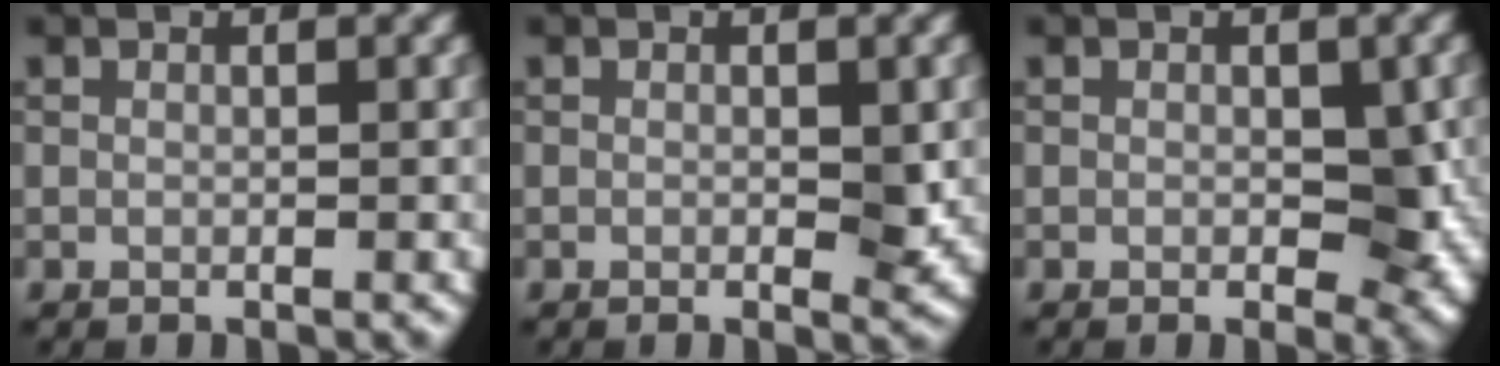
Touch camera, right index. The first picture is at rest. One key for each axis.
{"total": 1.8, "fx": -0.2, "fy": 0.5, "fz": 1.7, "tx": -0.023, "ty": -0.003, "tz": -0.004}
{"total": 3.4, "fx": -0.3, "fy": 1.6, "fz": 2.9, "tx": -0.030, "ty": -0.002, "tz": -0.004}